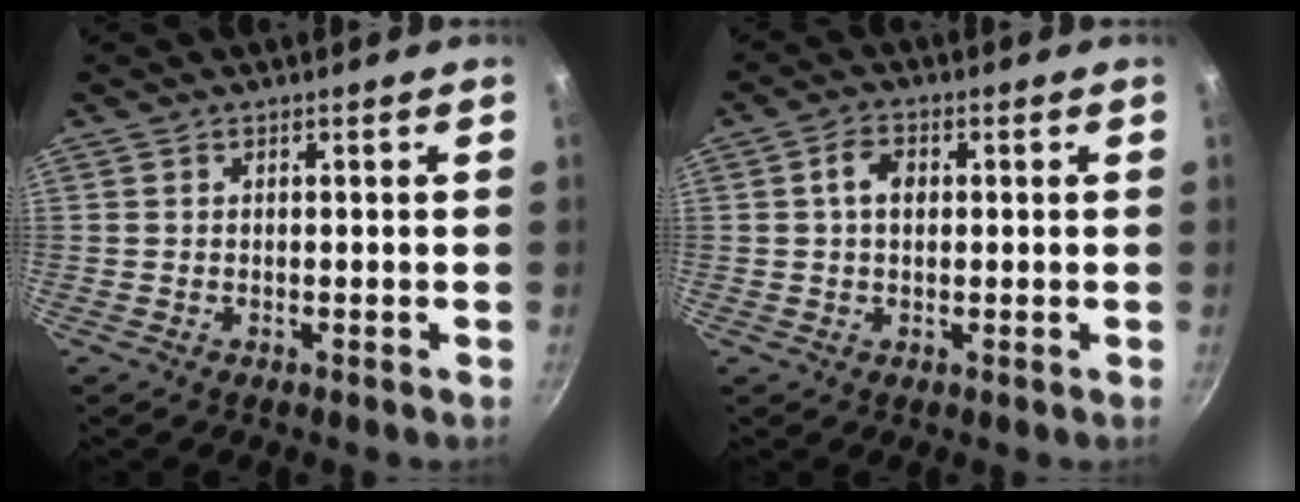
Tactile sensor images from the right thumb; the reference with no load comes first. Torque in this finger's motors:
{"motor_torque": [-0.59, 0.69, 0.93, -0.27, 0.01]}